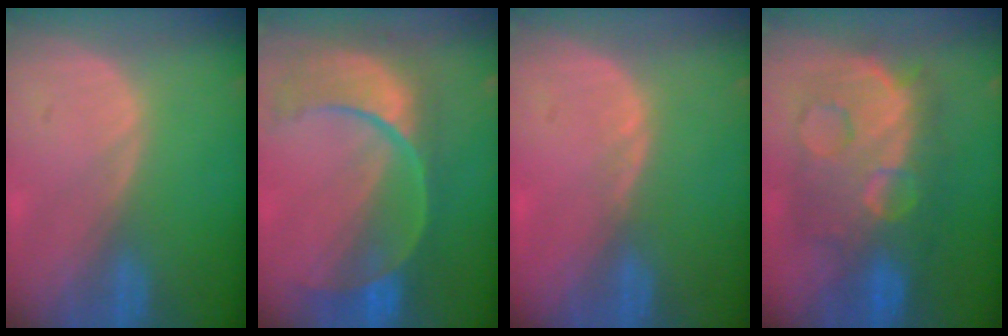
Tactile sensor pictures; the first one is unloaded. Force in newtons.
{"total": 11.2, "press": 9.3, "slide": 6.2}
{"total": 0.7, "press": 0.7, "slide": 0.2}
{"total": 12.3, "press": 12.2, "slide": 1.2}